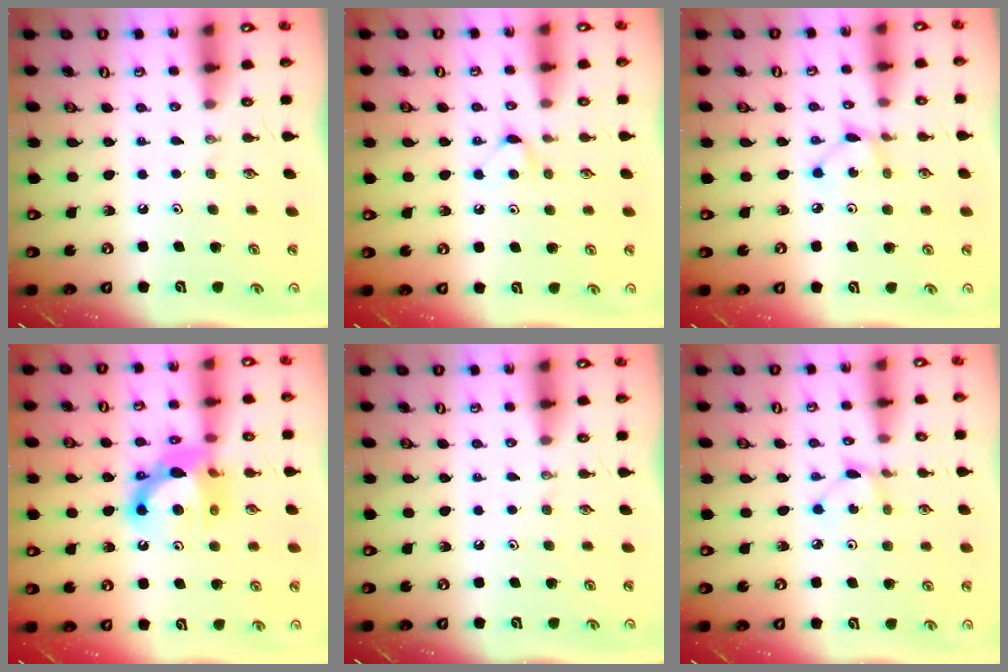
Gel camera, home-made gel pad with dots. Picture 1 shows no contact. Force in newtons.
{"total": 3.8, "press": 3.8, "slide": 0.6}
{"total": 2.8, "press": 2.8, "slide": 0.2}
{"total": 12.4, "press": 12.3, "slide": 1.8}
{"total": 0.0}
{"total": 2.0, "press": 2.0, "slide": 0.3}